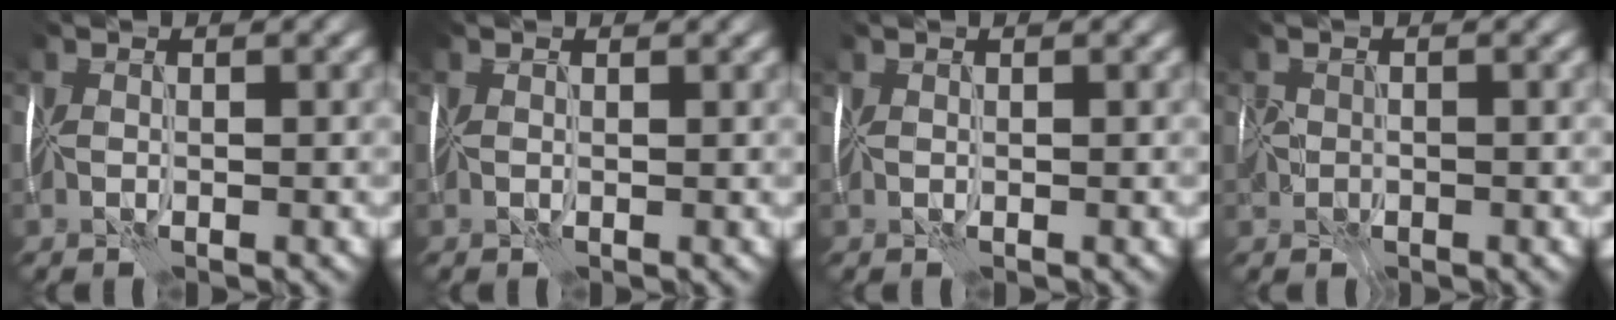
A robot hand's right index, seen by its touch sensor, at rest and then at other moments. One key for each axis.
{"total": 1.1, "fx": 0.3, "fy": -0.1, "fz": -1.1, "tx": 0.014, "ty": 0.010, "tz": 0.007}
{"total": 0.5, "fx": 0.4, "fy": 0.2, "fz": 0.1, "tx": 0.002, "ty": 0.002, "tz": 0.008}
{"total": 1.2, "fx": -0.5, "fy": 0.5, "fz": -0.9, "tx": 0.006, "ty": 0.007, "tz": 0.007}